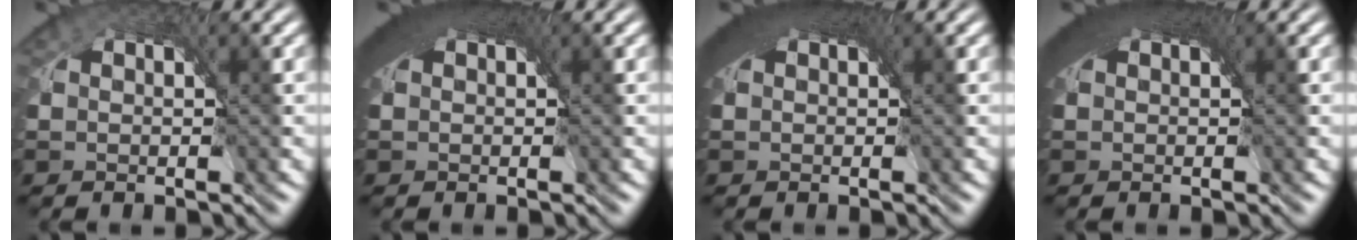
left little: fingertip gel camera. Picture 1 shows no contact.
{"total": 5.7, "force": [1.9, 3.3, 4.2], "torque": [-0.082, -0.008, 0.030]}
{"total": 6.4, "force": [2.1, 3.7, 4.8], "torque": [-0.089, -0.008, 0.030]}
{"total": 6.4, "force": [2.0, 3.7, 4.8], "torque": [-0.087, -0.007, 0.029]}